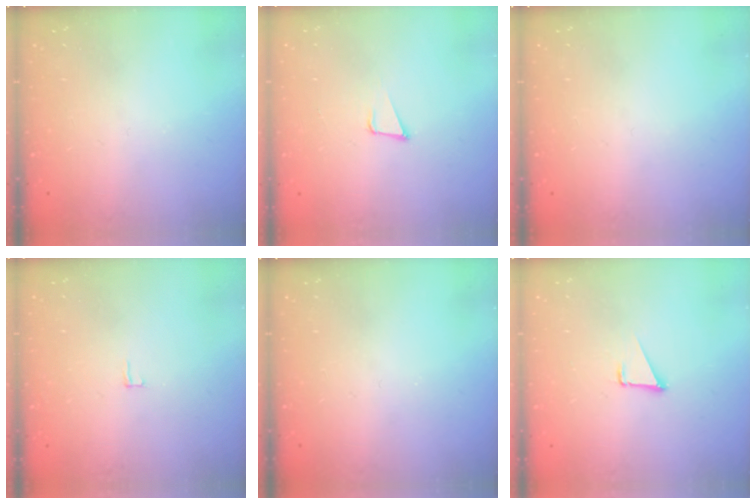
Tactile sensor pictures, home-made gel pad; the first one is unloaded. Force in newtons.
{"total": 4.8, "press": 3.9, "slide": 2.7}
{"total": 0.0}
{"total": 2.0, "press": 2.0, "slide": 0.2}
{"total": 0.0}
{"total": 1.6, "press": 1.5, "slide": 0.1}